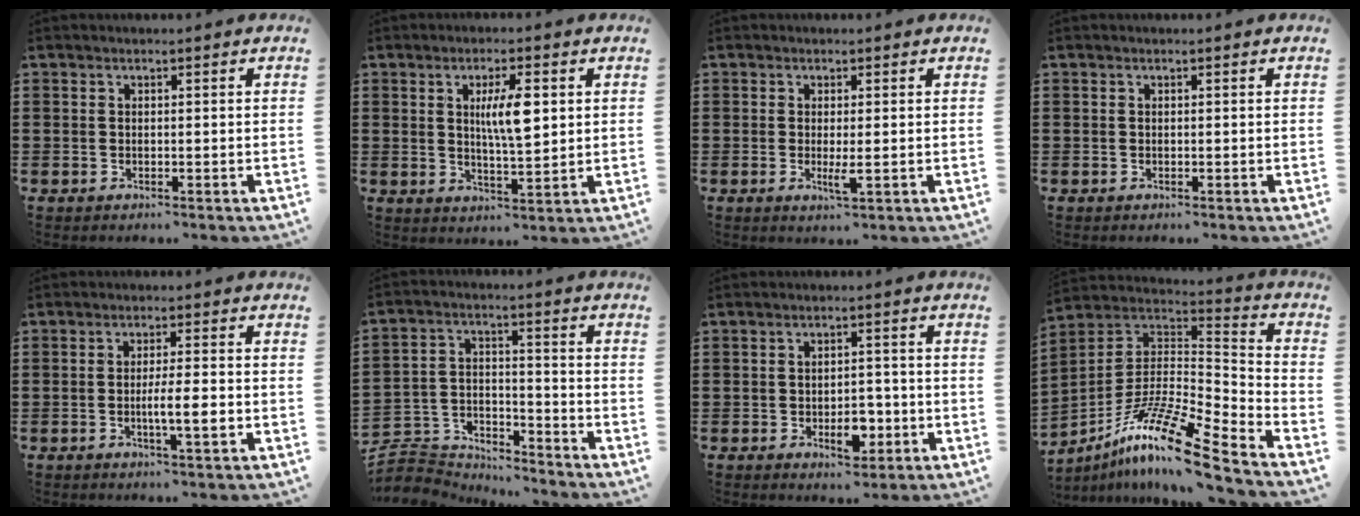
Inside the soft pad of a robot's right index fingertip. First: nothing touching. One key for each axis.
{"total": 6.6, "fx": 1.6, "fy": 1.7, "fz": 6.2, "tx": -0.115, "ty": 0.003, "tz": 0.023}
{"total": 2.5, "fx": -0.4, "fy": 0.4, "fz": 2.4, "tx": -0.050, "ty": -0.007, "tz": -0.009}
{"total": 0.0}
{"total": 4.6, "fx": -1.2, "fy": 0.4, "fz": 4.5, "tx": -0.075, "ty": -0.003, "tz": -0.022}
{"total": 5.4, "fx": -5.1, "fy": 1.6, "fz": 0.1, "tx": -0.018, "ty": 0.006, "tz": -0.109}
{"total": 5.5, "fx": -1.9, "fy": 2.9, "fz": 4.2, "tx": -0.061, "ty": 0.007, "tz": -0.032}
{"total": 14.8, "fx": -10.5, "fy": 1.6, "fz": 10.3, "tx": -0.194, "ty": 0.015, "tz": -0.197}